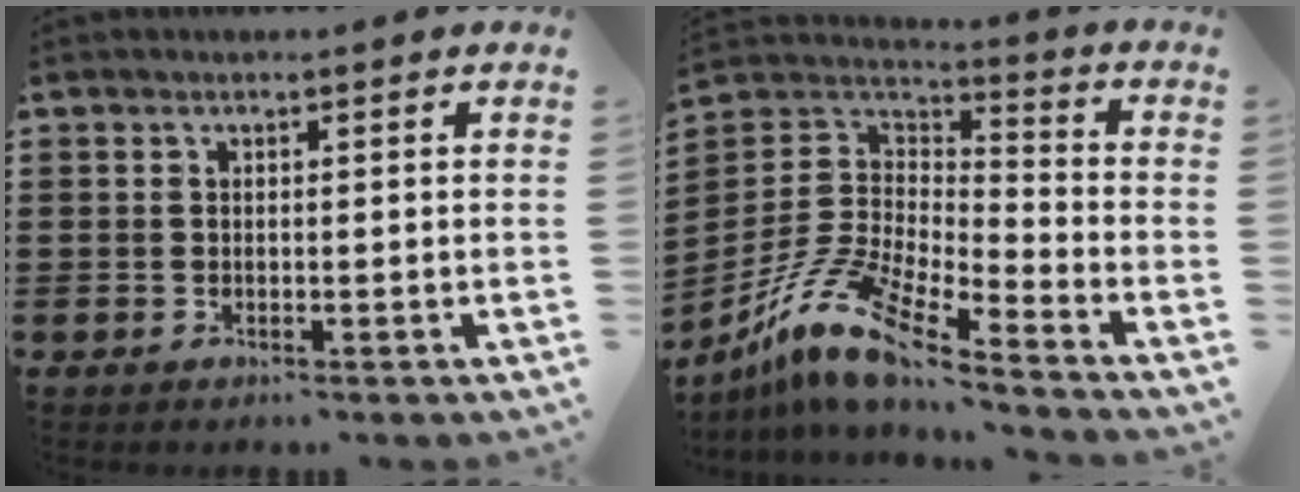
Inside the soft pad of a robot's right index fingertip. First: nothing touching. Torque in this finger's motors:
{"motor_torque": [0.72, -1.42, 0.34, 0.04]}